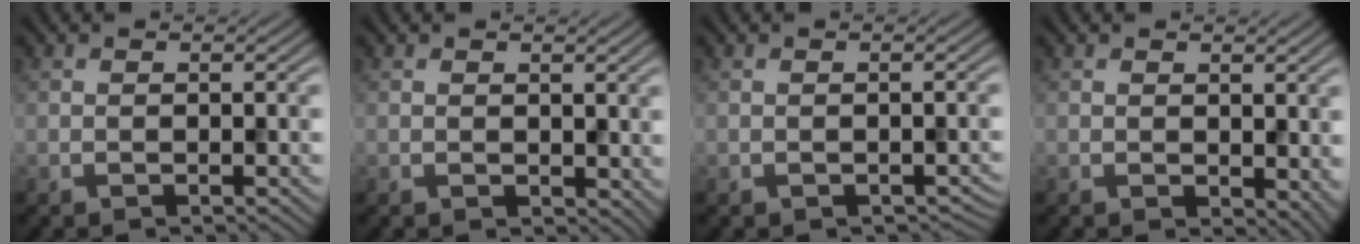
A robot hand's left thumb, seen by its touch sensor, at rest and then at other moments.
{"total": 1.6, "force": [0.7, 1.1, 0.9], "torque": [-0.015, -0.006, 0.015]}
{"total": 1.1, "force": [-0.5, 0.7, 0.7], "torque": [-0.013, -0.009, -0.003]}
{"total": 3.1, "force": [0.2, 2.1, 2.3], "torque": [-0.032, -0.012, 0.007]}